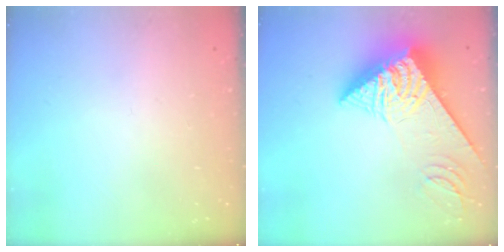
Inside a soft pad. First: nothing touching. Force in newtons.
{"total": 12.6, "press": 12.5, "slide": 1.5}